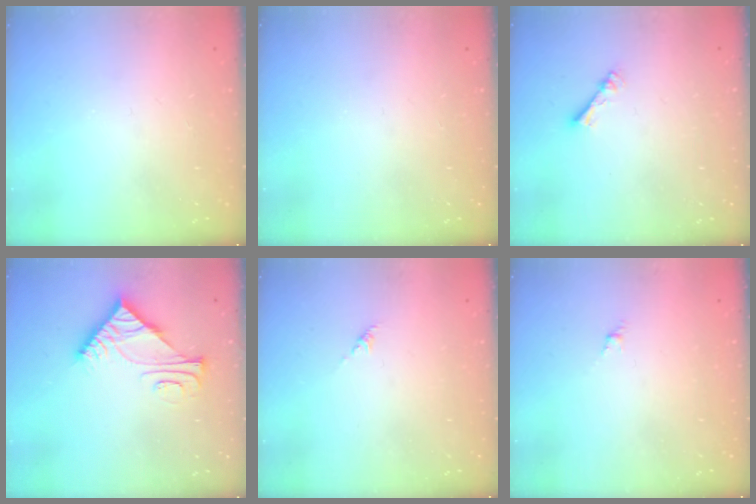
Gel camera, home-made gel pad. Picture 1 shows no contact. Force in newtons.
{"total": 0.0}
{"total": 2.3, "press": 2.2, "slide": 0.4}
{"total": 6.8, "press": 6.8, "slide": 0.1}
{"total": 0.0}
{"total": 1.1, "press": 1.0, "slide": 0.5}